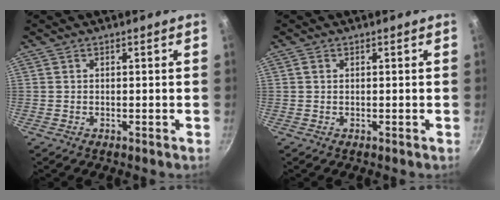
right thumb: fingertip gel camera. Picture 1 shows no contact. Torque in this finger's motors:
{"motor_torque": [-0.04, 0.26, 0.26, -0.13, 0.00]}